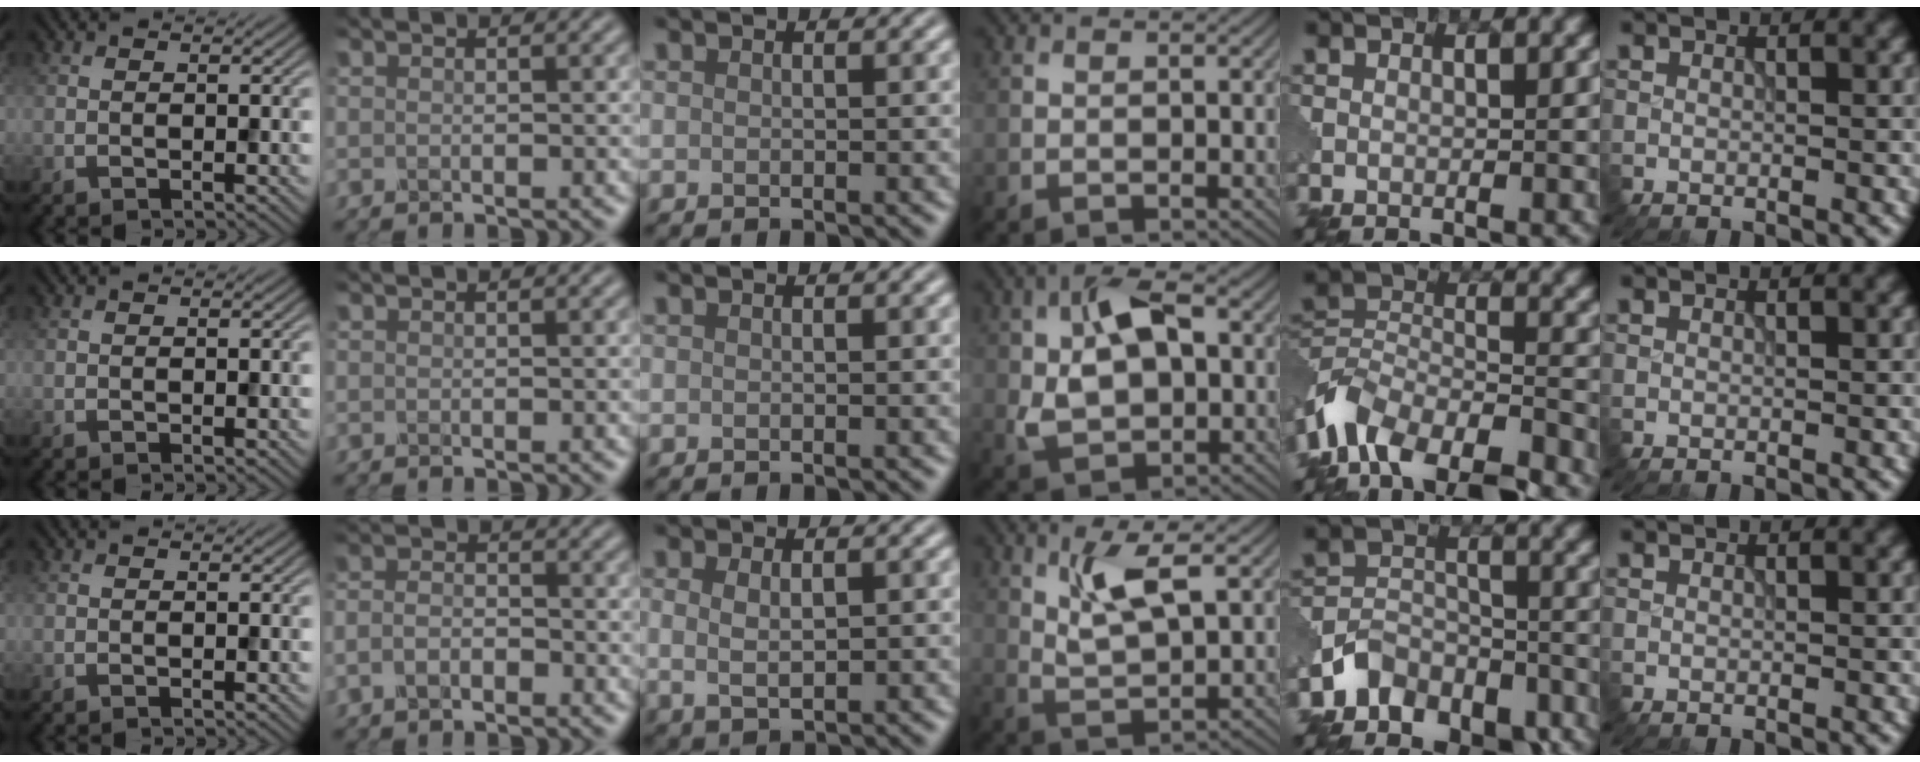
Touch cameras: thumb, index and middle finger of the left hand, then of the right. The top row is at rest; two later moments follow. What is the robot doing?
{"motion": "extract", "object": "pin"}